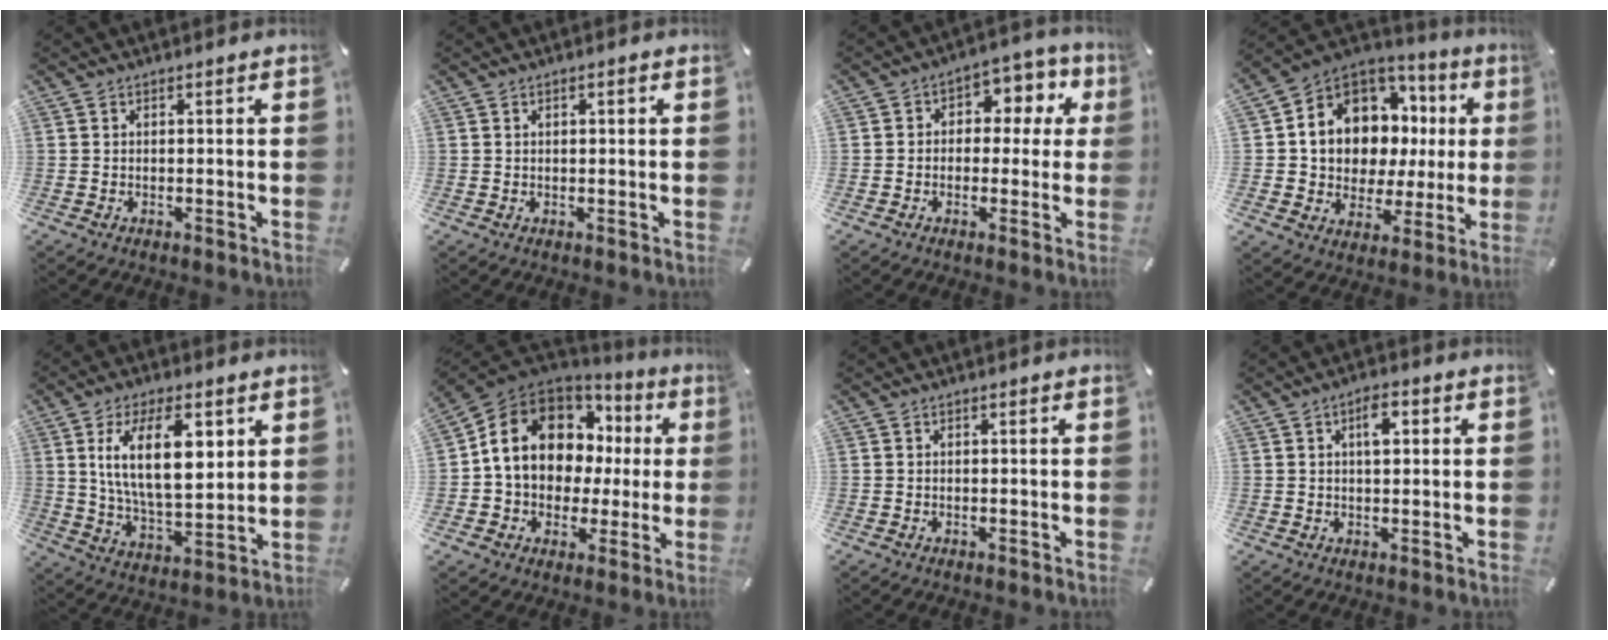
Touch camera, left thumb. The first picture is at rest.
{"total": 1.1, "force": [0.2, 0.4, 1.0], "torque": [-0.018, 0.003, 0.003]}
{"total": 7.4, "force": [0.3, 5.8, 4.5], "torque": [-0.058, 0.005, -0.001]}
{"total": 10.8, "force": [3.8, 9.2, 4.3], "torque": [-0.085, -0.051, 0.076]}
{"total": 16.3, "force": [6.1, 7.6, 13.0], "torque": [-0.239, -0.006, 0.099]}
{"total": 14.4, "force": [4.0, 11.5, 7.7], "torque": [-0.152, -0.020, 0.081]}
{"total": 0.0}
{"total": 4.8, "force": [1.5, 2.4, 3.8], "torque": [-0.057, 0.001, 0.018]}